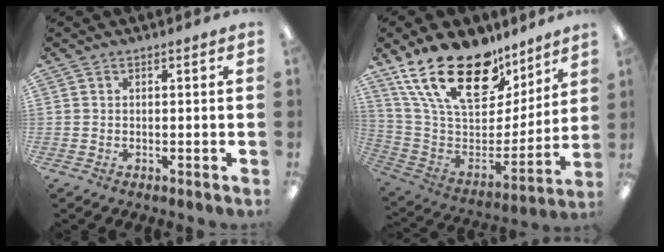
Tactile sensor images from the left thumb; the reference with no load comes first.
{"total": 25.0, "force": [17.1, 11.7, 13.9], "torque": [-0.248, -0.112, 0.310]}